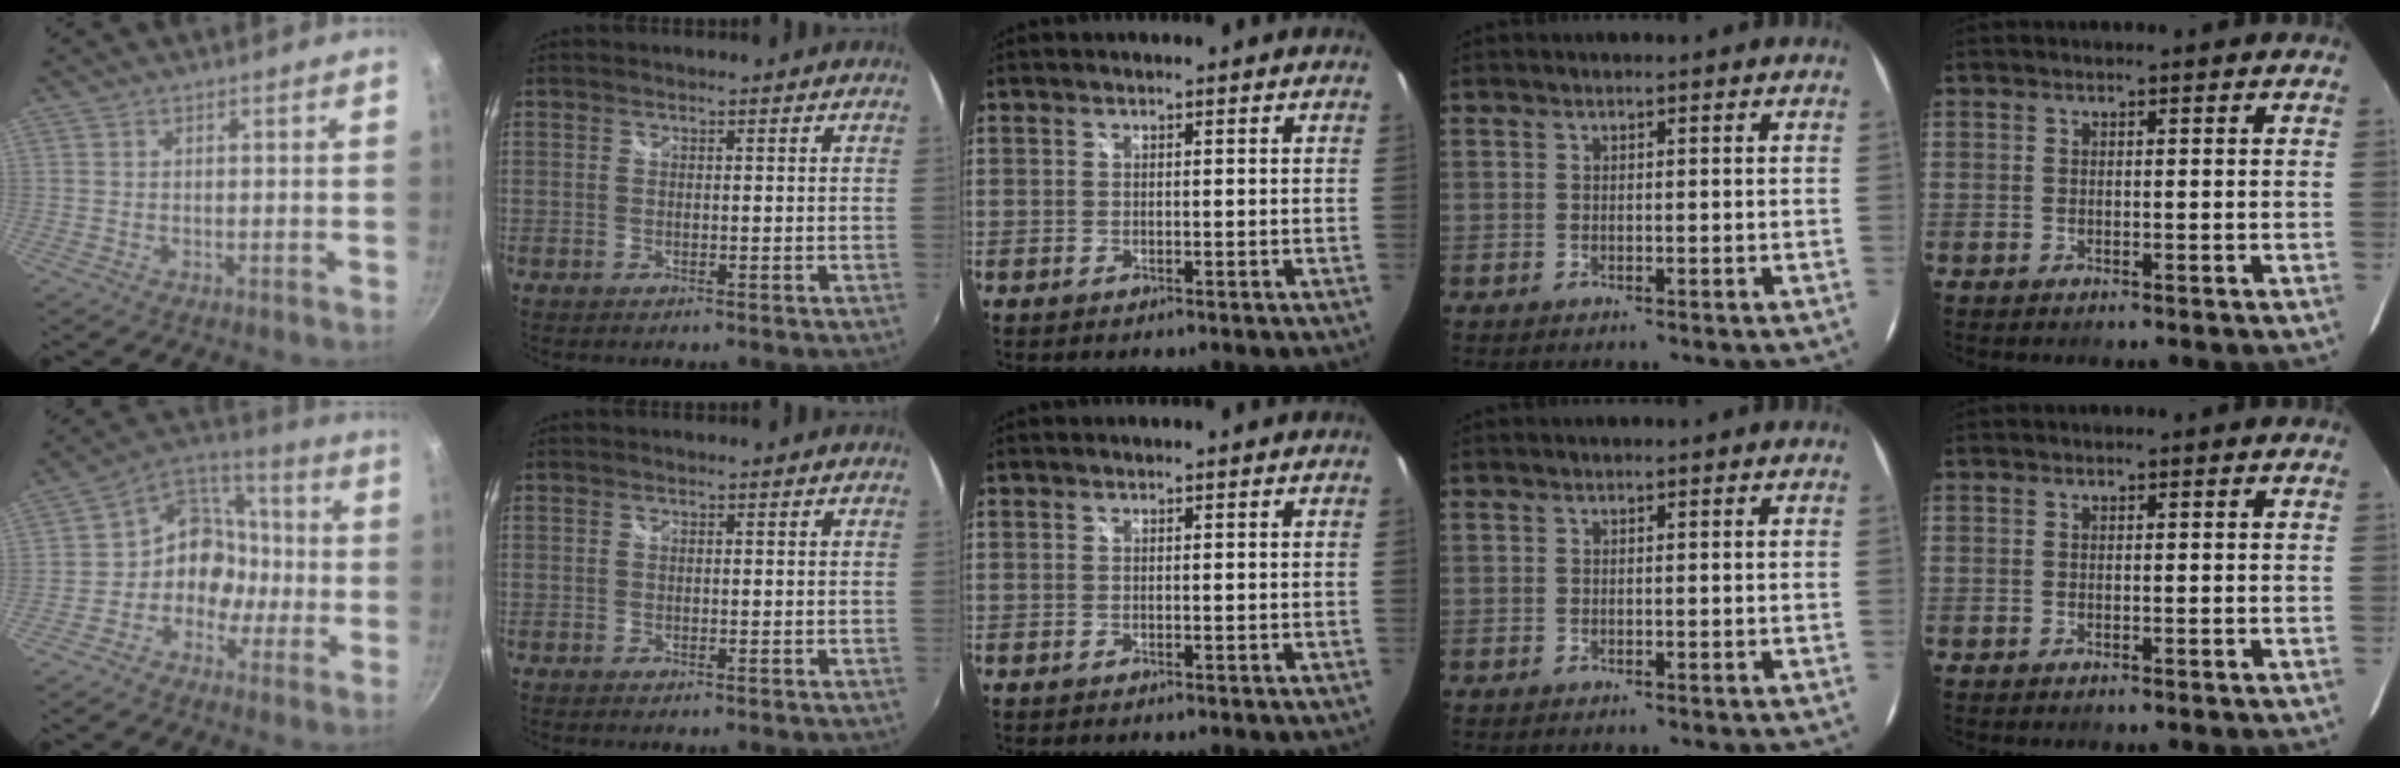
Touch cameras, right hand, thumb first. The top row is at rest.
{"thumb": {"total": 11.4, "force": [-2.9, 9.8, 5.1], "torque": [-0.019, 0.060, -0.068]}}